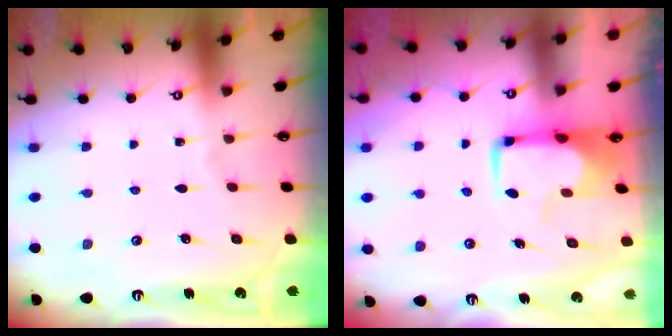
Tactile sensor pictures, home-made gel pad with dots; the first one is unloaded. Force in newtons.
{"total": 0.6, "press": 0.3, "slide": 0.5}